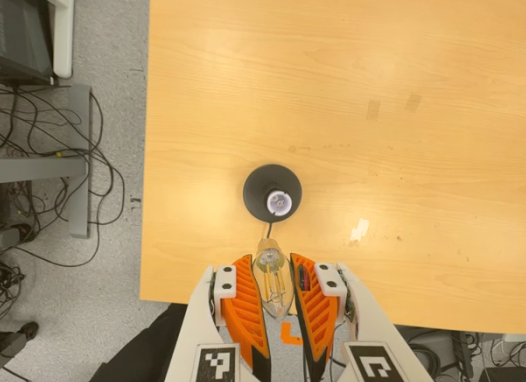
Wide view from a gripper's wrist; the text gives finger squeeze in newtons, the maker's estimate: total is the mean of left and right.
{"total": 20.0, "left": 23.9, "right": 16.1}